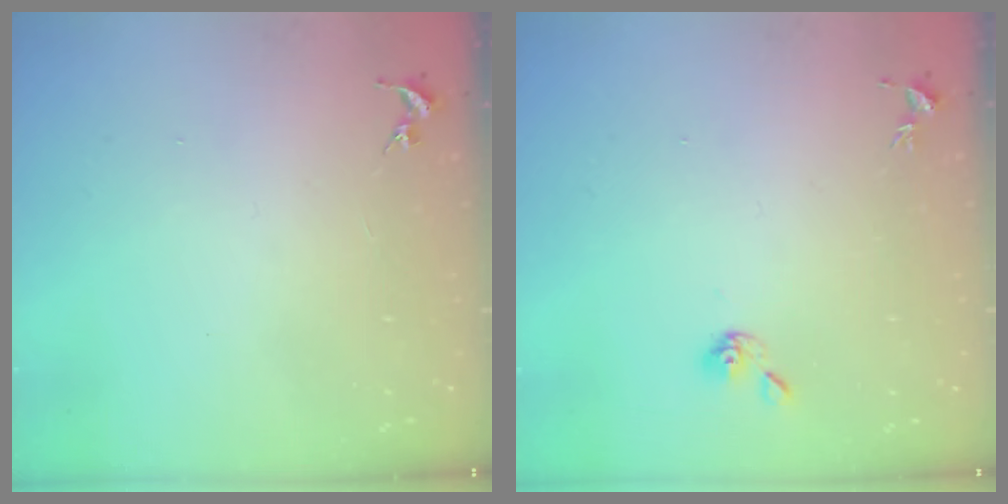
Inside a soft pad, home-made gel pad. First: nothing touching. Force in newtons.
{"total": 5.2, "press": 5.1, "slide": 0.6}